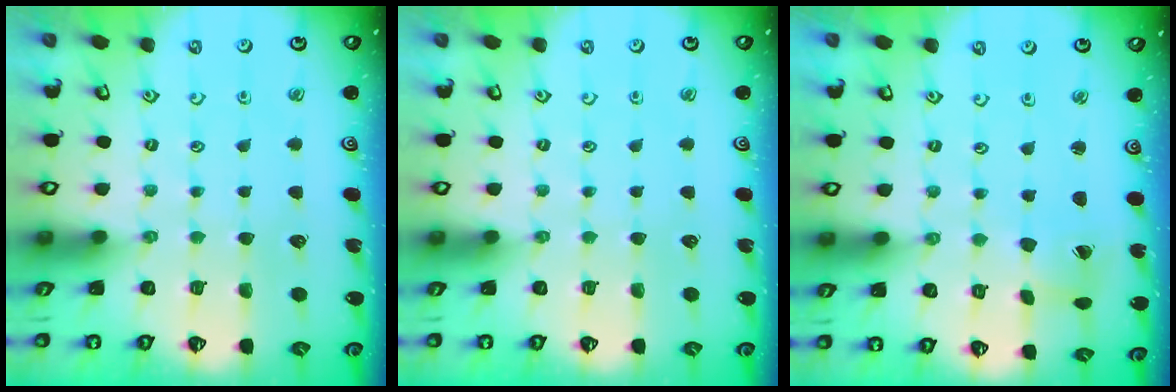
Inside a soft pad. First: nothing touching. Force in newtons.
{"total": 0.0}
{"total": 2.2, "press": 2.2, "slide": 0.3}